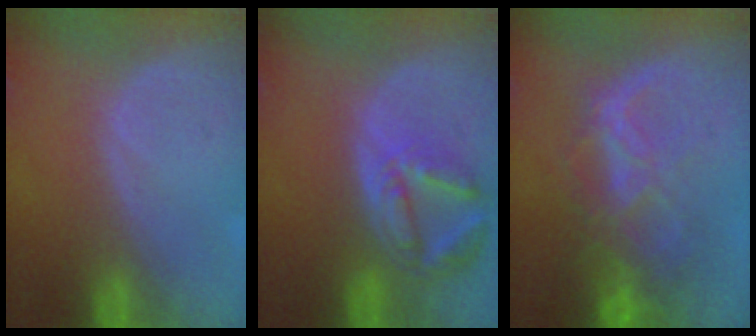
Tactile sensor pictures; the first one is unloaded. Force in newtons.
{"total": 7.9, "press": 7.0, "slide": 3.6}
{"total": 8.8, "press": 7.5, "slide": 4.7}